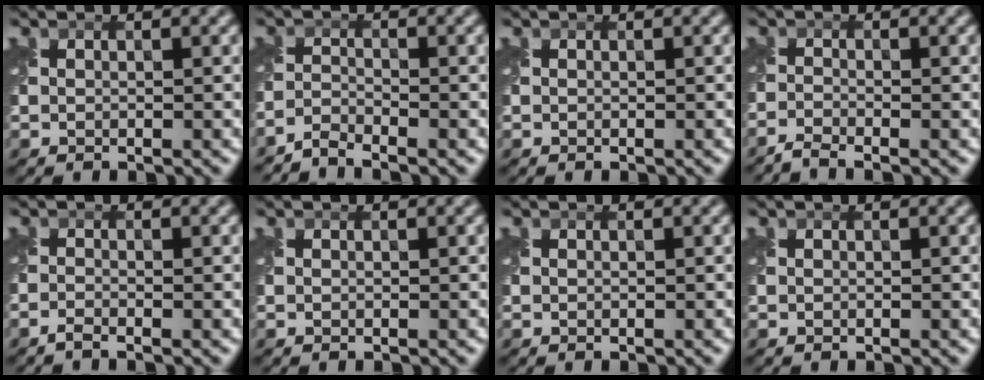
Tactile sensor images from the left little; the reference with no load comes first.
{"total": 2.2, "force": [-2.1, 0.0, 0.4], "torque": [-0.009, -0.003, -0.054]}
{"total": 0.0}
{"total": 1.8, "force": [-1.7, 0.1, 0.6], "torque": [-0.015, -0.008, -0.047]}
{"total": 1.0, "force": [-0.9, 0.0, 0.4], "torque": [-0.010, -0.005, -0.025]}
{"total": 0.0}
{"total": 0.0}
{"total": 0.0}